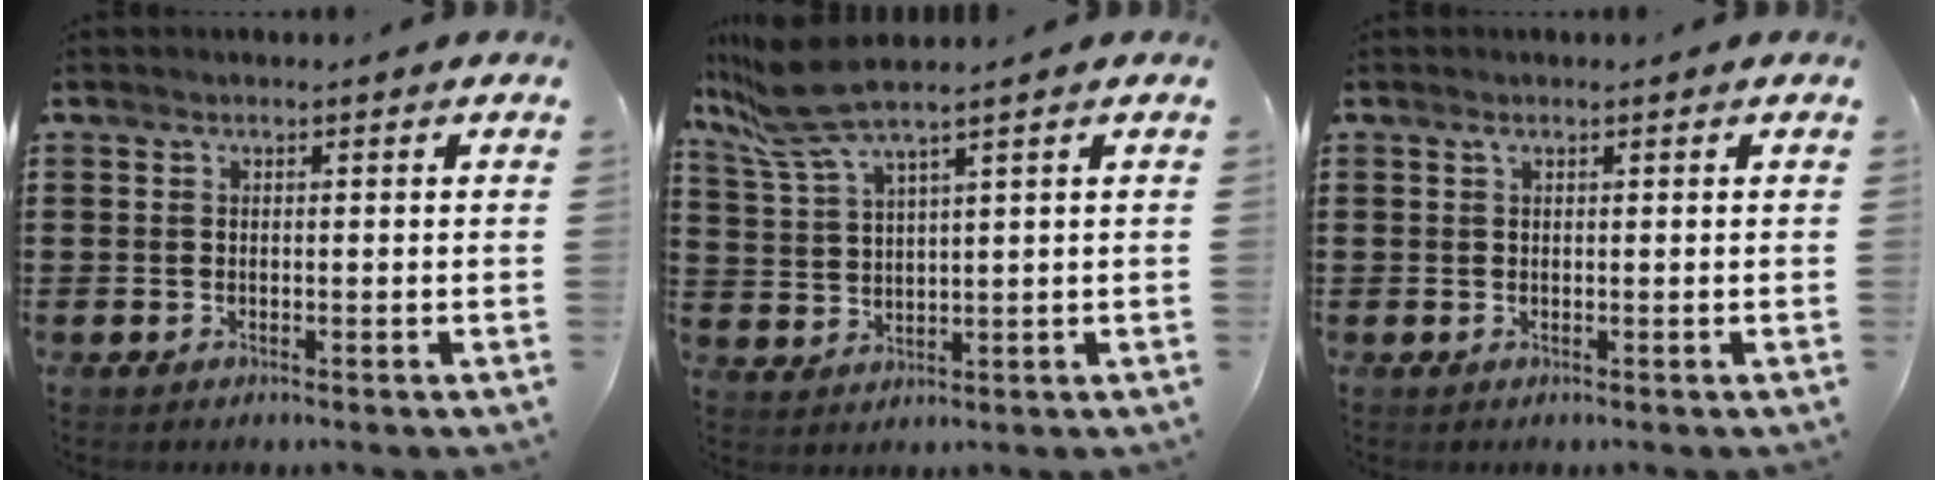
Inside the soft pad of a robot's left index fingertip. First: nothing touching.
{"total": 7.4, "force": [5.5, 0.7, 4.9], "torque": [-0.129, -0.015, 0.097]}
{"total": 0.9, "force": [0.5, 0.2, 0.7], "torque": [-0.015, 0.002, 0.009]}